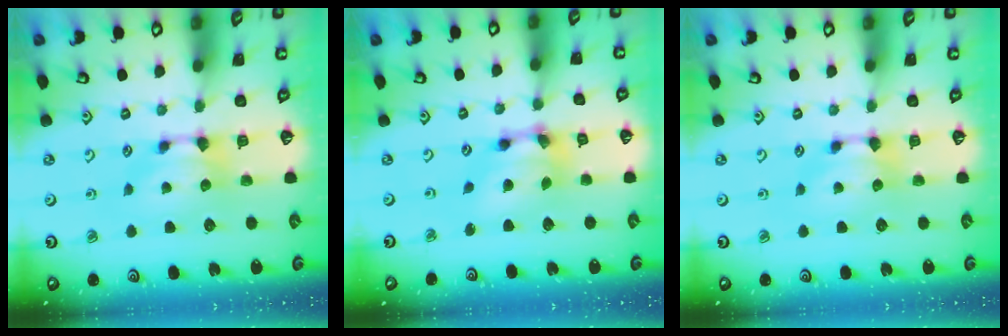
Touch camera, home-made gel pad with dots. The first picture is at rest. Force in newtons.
{"total": 6.0, "press": 5.6, "slide": 2.1}
{"total": 0.0}